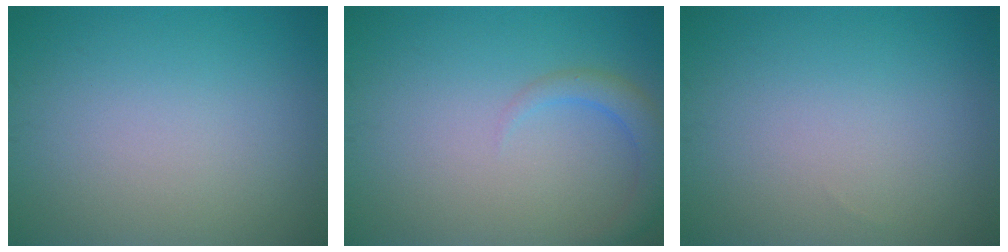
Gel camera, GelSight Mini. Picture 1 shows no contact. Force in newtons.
{"total": 2.4, "press": 2.4, "slide": 0.2}
{"total": 0.0}